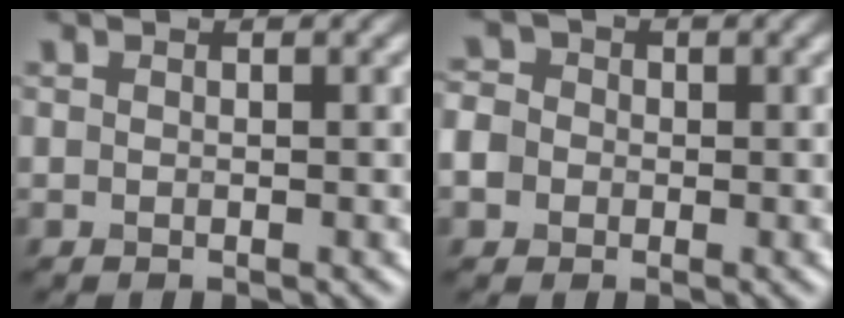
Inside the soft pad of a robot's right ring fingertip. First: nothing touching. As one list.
[{"total": 4.8, "force": [-0.7, 4.3, 1.8], "torque": [-0.037, 0.018, -0.039]}]